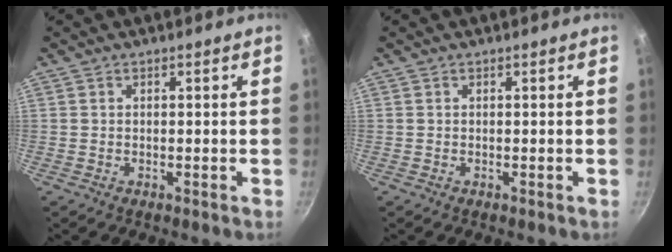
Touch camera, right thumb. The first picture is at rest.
{"total": 0.0}